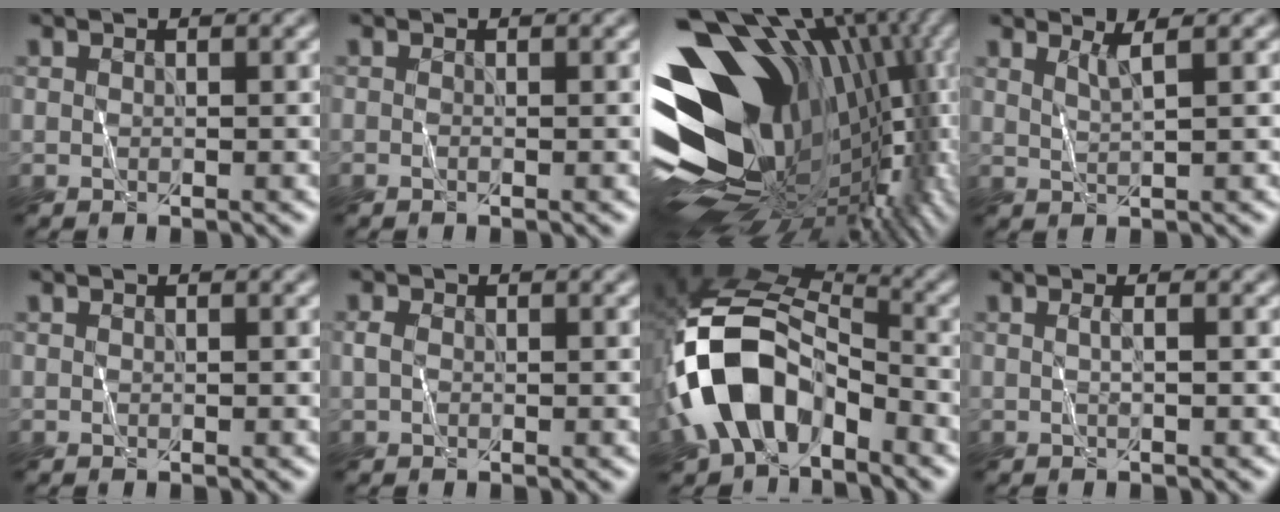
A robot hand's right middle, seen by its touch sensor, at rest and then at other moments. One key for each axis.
{"total": 0.0}
{"total": 17.6, "fx": 1.5, "fy": 11.6, "fz": 13.1, "tx": -0.230, "ty": -0.004, "tz": 0.052}
{"total": 1.1, "fx": 0.6, "fy": 0.2, "fz": 0.9, "tx": -0.010, "ty": 0.001, "tz": 0.020}
{"total": 0.0}
{"total": 0.8, "fx": -0.2, "fy": 0.7, "fz": 0.4, "tx": -0.009, "ty": 0.006, "tz": 0.003}
{"total": 10.3, "fx": -4.6, "fy": 6.2, "fz": 6.8, "tx": -0.138, "ty": 0.014, "tz": -0.084}
{"total": 0.7, "fx": -0.1, "fy": 0.2, "fz": 0.6, "tx": -0.005, "ty": -0.005, "tz": -0.002}